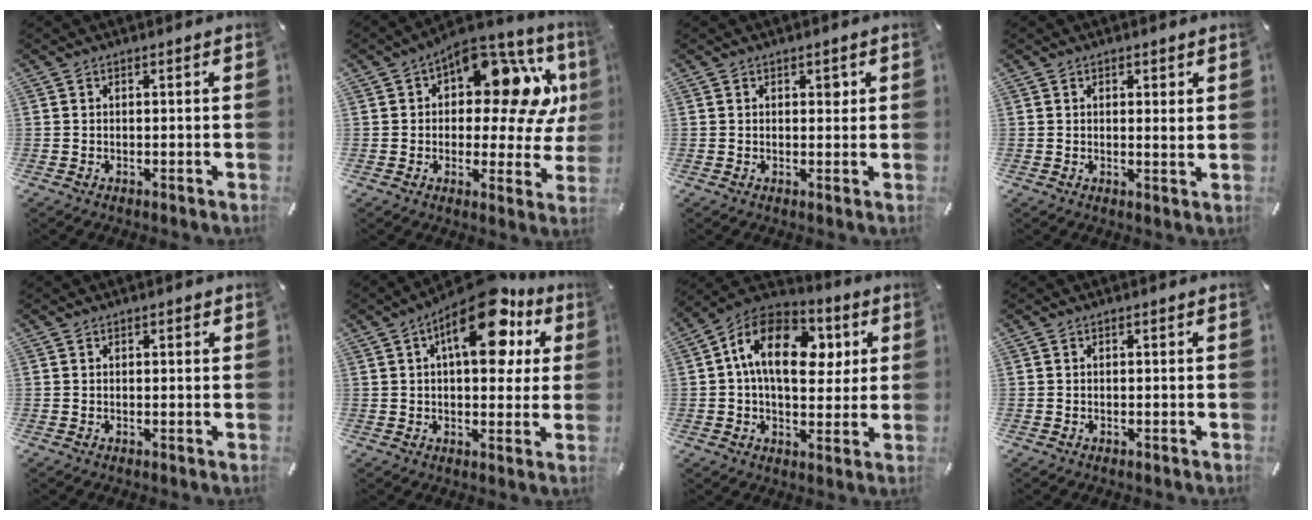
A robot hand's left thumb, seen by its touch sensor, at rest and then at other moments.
{"total": 17.7, "force": [6.2, 9.4, 13.6], "torque": [-0.178, -0.040, 0.101]}
{"total": 1.9, "force": [0.9, 1.3, 1.1], "torque": [0.001, -0.006, 0.009]}
{"total": 1.6, "force": [1.0, 0.7, 1.0], "torque": [-0.014, -0.004, 0.017]}
{"total": 0.5, "force": [0.2, 0.4, 0.3], "torque": [-0.005, 0.003, 0.004]}
{"total": 16.6, "force": [7.4, 7.8, 12.7], "torque": [-0.179, -0.027, 0.120]}
{"total": 17.0, "force": [4.1, 11.1, 12.2], "torque": [-0.217, -0.003, 0.072]}
{"total": 0.0}